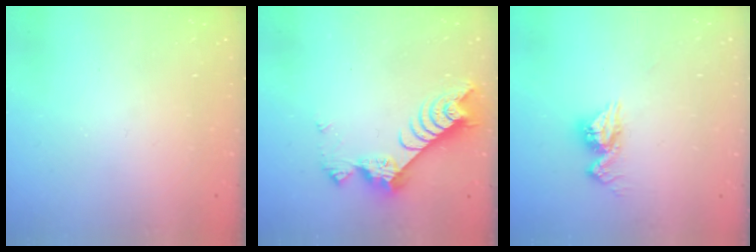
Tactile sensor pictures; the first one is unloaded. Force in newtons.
{"total": 9.5, "press": 9.4, "slide": 1.0}
{"total": 9.3, "press": 9.3, "slide": 0.6}